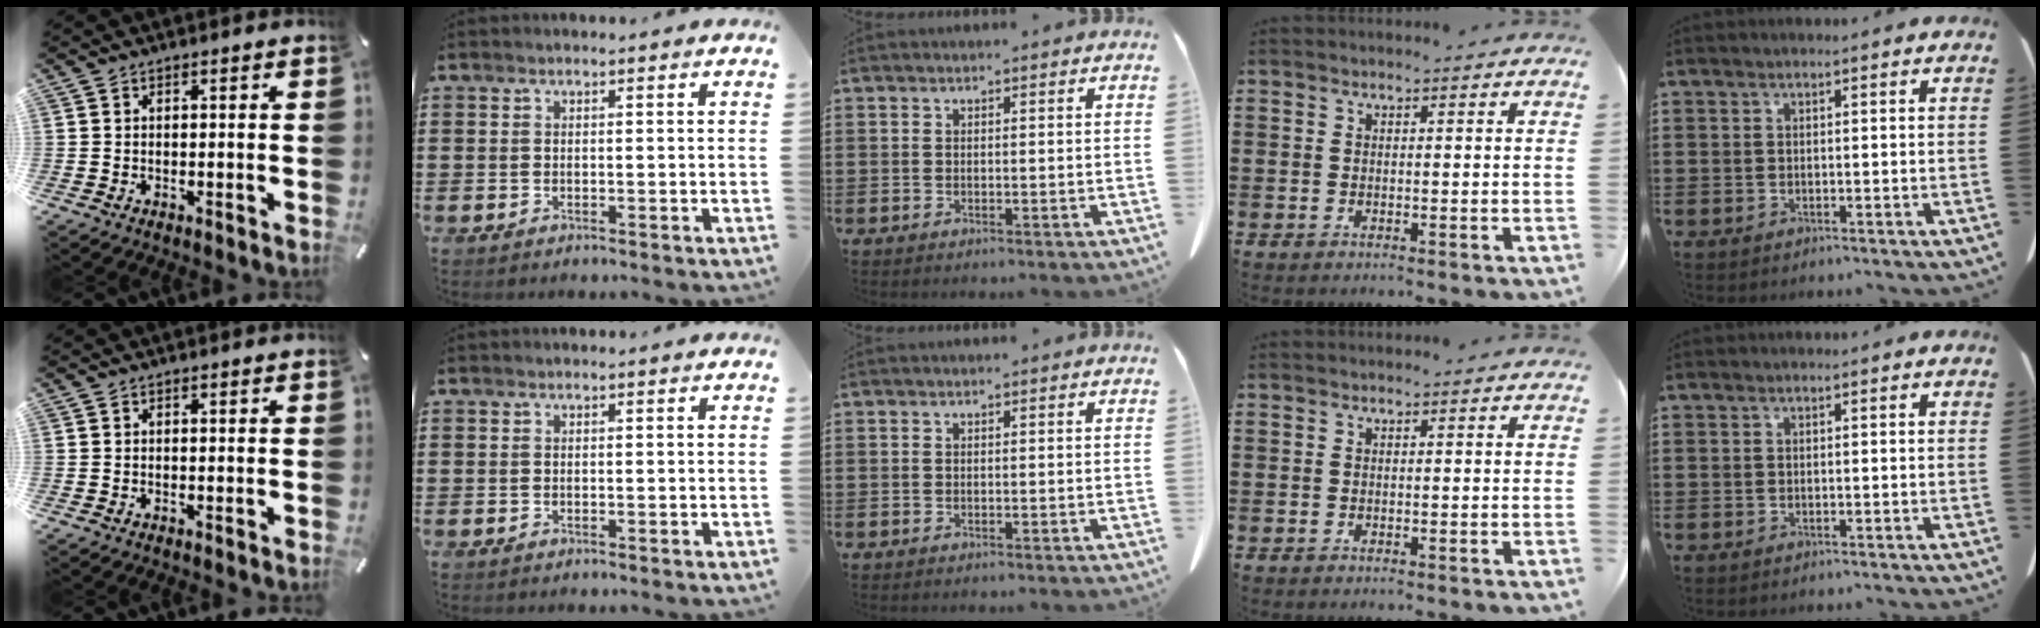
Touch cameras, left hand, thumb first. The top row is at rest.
{}